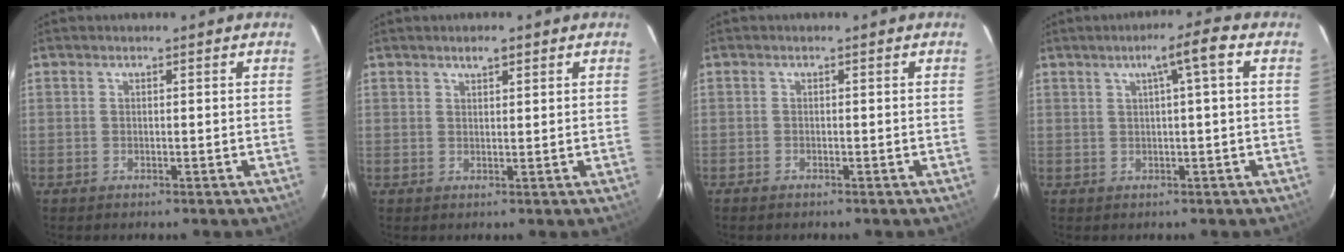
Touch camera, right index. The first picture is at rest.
{"total": 2.0, "force": [1.4, 0.8, 1.2], "torque": [-0.020, 0.006, 0.024]}
{"total": 0.9, "force": [-0.8, 0.3, 0.2], "torque": [-0.007, -0.002, -0.016]}
{"total": 5.0, "force": [1.4, -0.3, 4.8], "torque": [-0.076, 0.012, 0.028]}